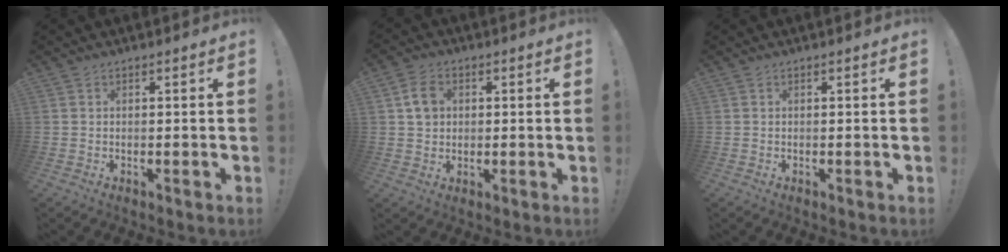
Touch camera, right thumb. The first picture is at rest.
{"total": 6.4, "force": [1.6, 5.2, 3.3], "torque": [-0.048, 0.008, 0.033]}
{"total": 0.0}